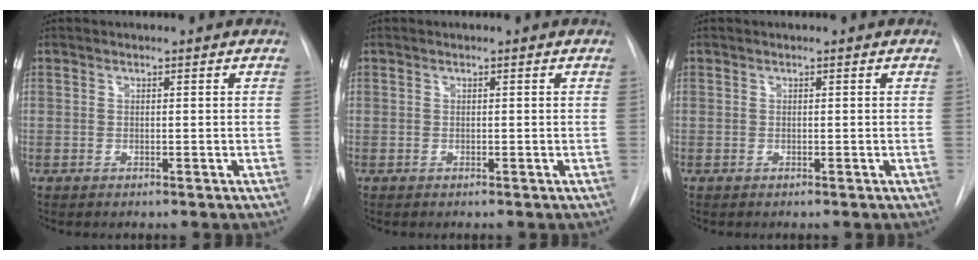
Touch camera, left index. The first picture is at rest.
{"total": 0.0}
{"total": 0.0}